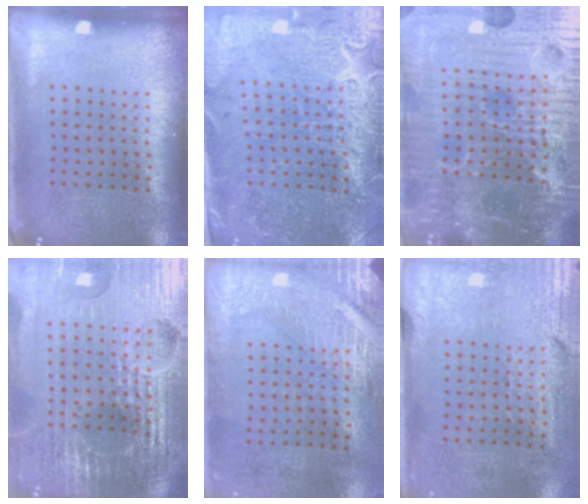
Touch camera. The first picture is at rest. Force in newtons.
{"total": 3.3, "press": 3.1, "slide": 1.1}
{"total": 7.4, "press": 6.6, "slide": 3.3}
{"total": 6.8, "press": 5.9, "slide": 3.3}
{"total": 2.9, "press": 2.5, "slide": 1.4}
{"total": 3.0, "press": 2.5, "slide": 1.6}